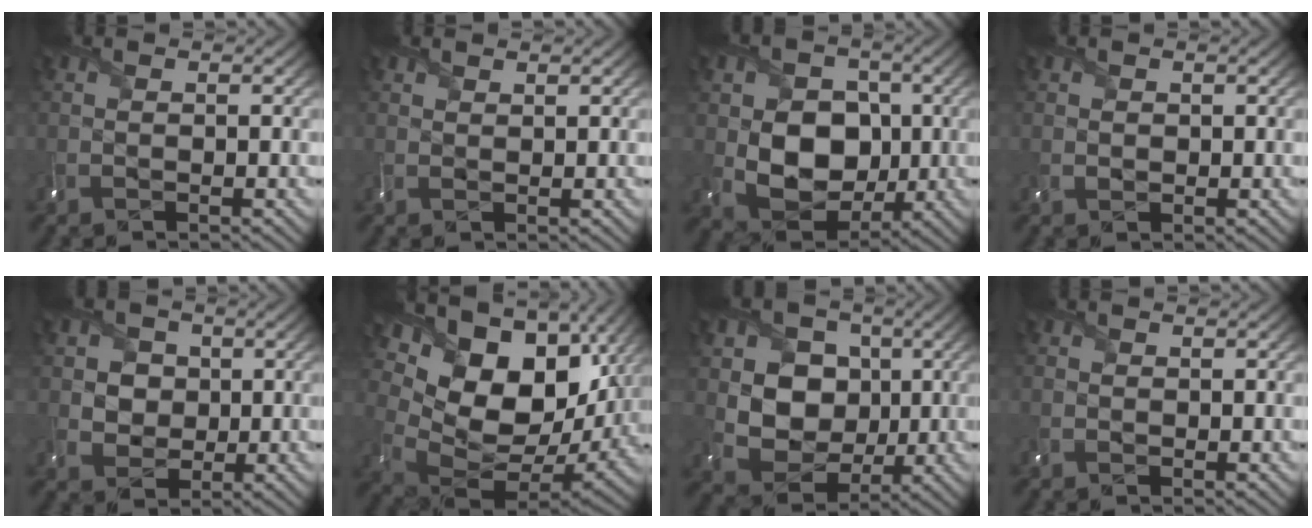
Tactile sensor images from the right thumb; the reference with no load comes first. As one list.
[{"total": 1.1, "force": [1.0, 0.4, 0.2], "torque": [-0.008, 0.002, 0.025]}, {"total": 10.6, "force": [-0.3, 8.4, 6.5], "torque": [-0.124, -0.014, -0.010]}, {"total": 1.2, "force": [0.4, 1.1, 0.4], "torque": [-0.010, -0.002, 0.010]}, {"total": 5.0, "force": [1.2, 4.5, 1.9], "torque": [-0.062, -0.004, 0.012]}, {"total": 18.3, "force": [6.7, 11.9, 12.1], "torque": [-0.219, -0.012, 0.144]}, {"total": 10.0, "force": [1.5, 8.6, 4.9], "torque": [-0.115, 0.000, 0.021]}, {"total": 0.9, "force": [0.2, 0.9, 0.2], "torque": [-0.004, -0.002, 0.005]}]